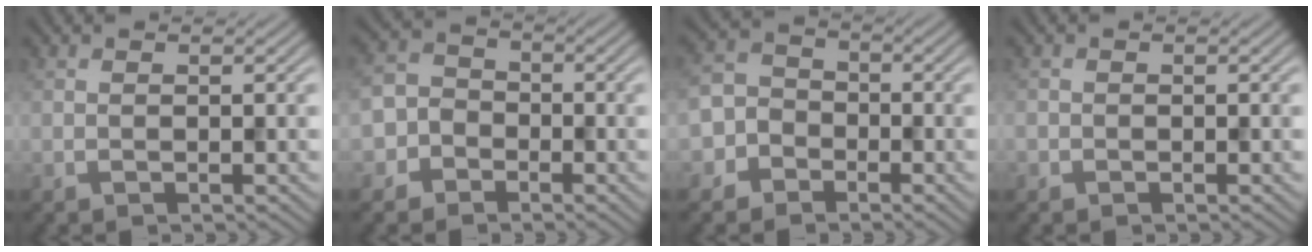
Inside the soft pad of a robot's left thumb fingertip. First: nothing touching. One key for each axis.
{"total": 4.5, "fx": -2.1, "fy": 3.8, "fz": 1.3, "tx": -0.022, "ty": -0.001, "tz": -0.060}
{"total": 5.1, "fx": -2.5, "fy": 4.2, "fz": 1.4, "tx": -0.024, "ty": -0.002, "tz": -0.070}
{"total": 0.7, "fx": -0.3, "fy": 0.6, "fz": 0.0, "tx": 0.004, "ty": -0.005, "tz": -0.009}